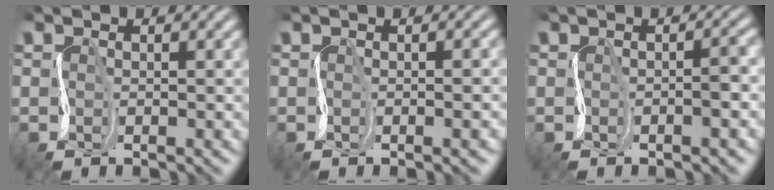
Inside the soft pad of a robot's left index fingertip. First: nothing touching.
{"total": 4.3, "force": [-0.7, 1.9, 3.8], "torque": [-0.020, 0.006, 0.000]}
{"total": 2.5, "force": [-0.6, 0.7, 2.3], "torque": [-0.018, 0.013, -0.010]}